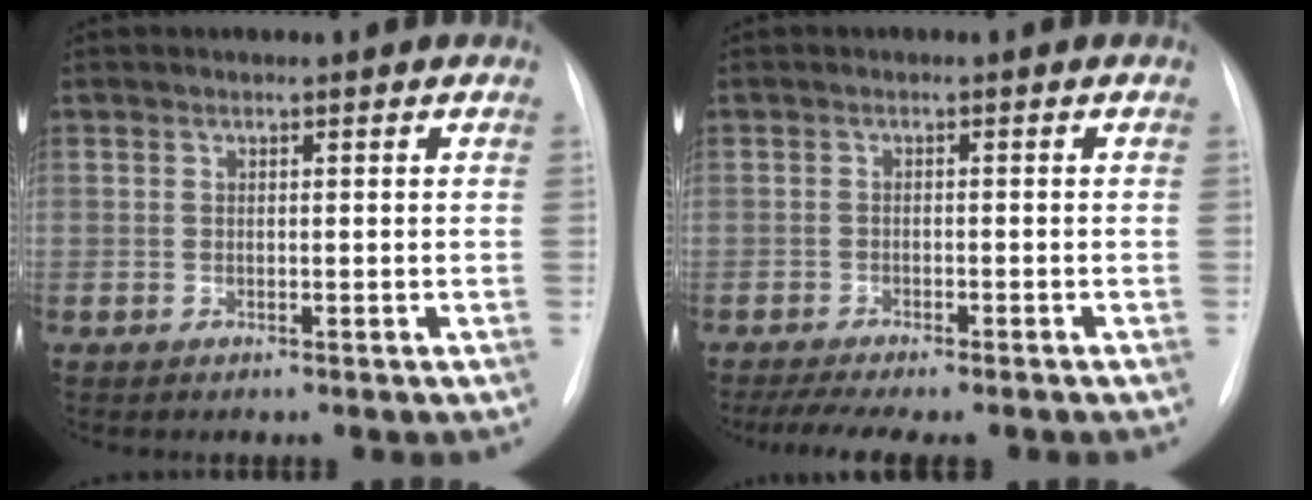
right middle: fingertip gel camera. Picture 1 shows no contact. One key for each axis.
{"total": 8.7, "fx": -7.2, "fy": 1.3, "fz": 4.6, "tx": -0.068, "ty": -0.004, "tz": -0.105}